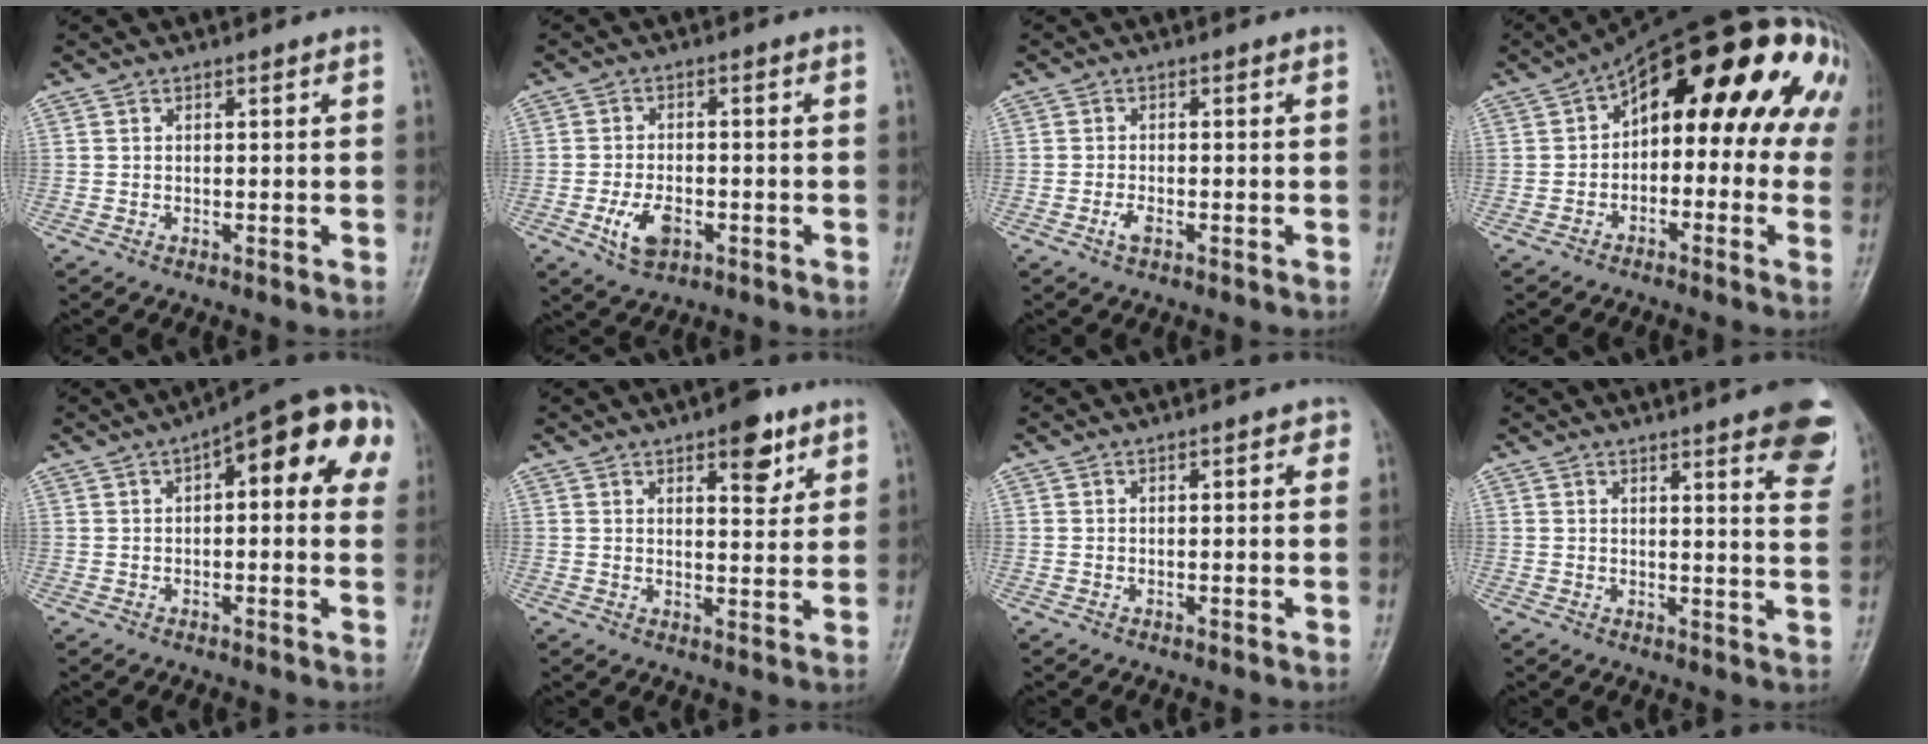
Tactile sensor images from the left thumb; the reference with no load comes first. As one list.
[{"total": 5.7, "force": [-2.5, 3.3, 3.9], "torque": [-0.073, 0.007, -0.042]}, {"total": 1.7, "force": [-1.1, 0.7, 1.1], "torque": [-0.029, 0.004, -0.022]}, {"total": 20.9, "force": [3.8, 10.8, 17.5], "torque": [-0.192, 0.048, 0.035]}, {"total": 15.7, "force": [4.9, 6.1, 13.6], "torque": [-0.139, 0.025, 0.046]}, {"total": 6.7, "force": [3.9, 2.9, 4.6], "torque": [-0.040, -0.021, 0.048]}, {"total": 1.6, "force": [0.5, 0.9, 1.3], "torque": [-0.006, 0.003, 0.001]}, {"total": 12.5, "force": [7.8, 2.5, 9.4], "torque": [-0.087, -0.034, 0.080]}]